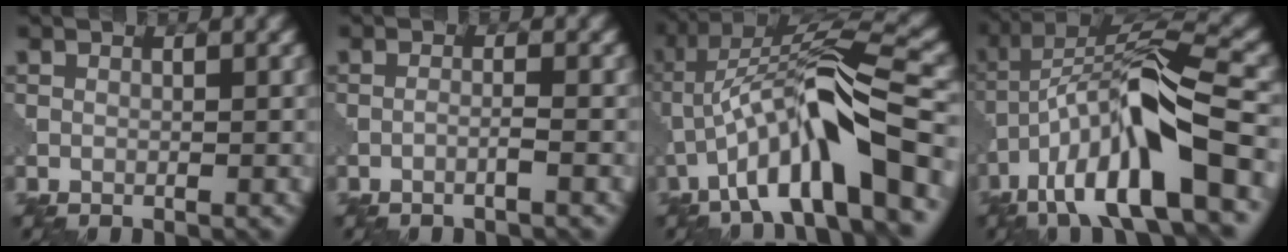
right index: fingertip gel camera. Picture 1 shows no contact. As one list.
[{"total": 1.3, "force": [-0.7, 0.1, 1.1], "torque": [-0.016, 0.006, -0.020]}, {"total": 10.8, "force": [-4.2, 2.0, 9.7], "torque": [-0.167, 0.027, -0.070]}, {"total": 13.0, "force": [-5.4, 3.2, 11.4], "torque": [-0.206, 0.018, -0.089]}]